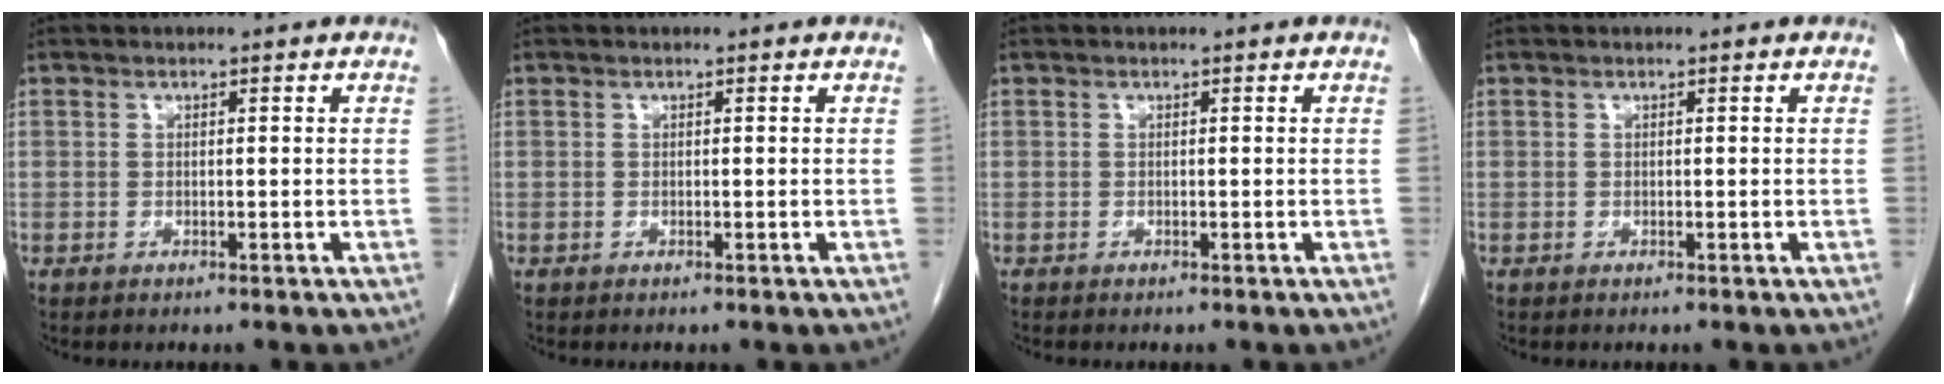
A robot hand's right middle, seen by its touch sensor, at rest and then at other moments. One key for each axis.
{"total": 0.0}
{"total": 0.0}
{"total": 0.0}